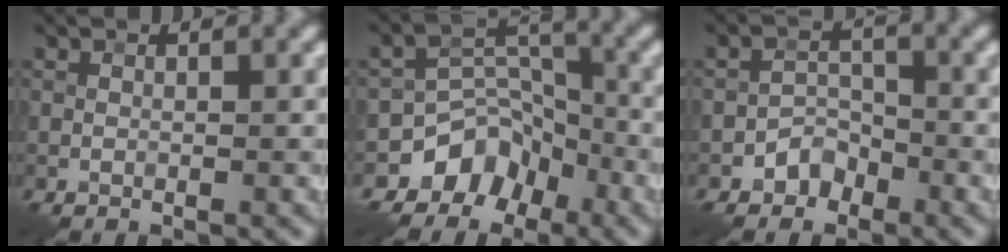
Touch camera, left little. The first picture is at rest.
{"total": 6.0, "force": [-3.9, 4.2, 1.5], "torque": [-0.003, 0.004, -0.070]}
{"total": 2.3, "force": [-1.6, 1.6, 0.6], "torque": [0.001, 0.011, -0.030]}